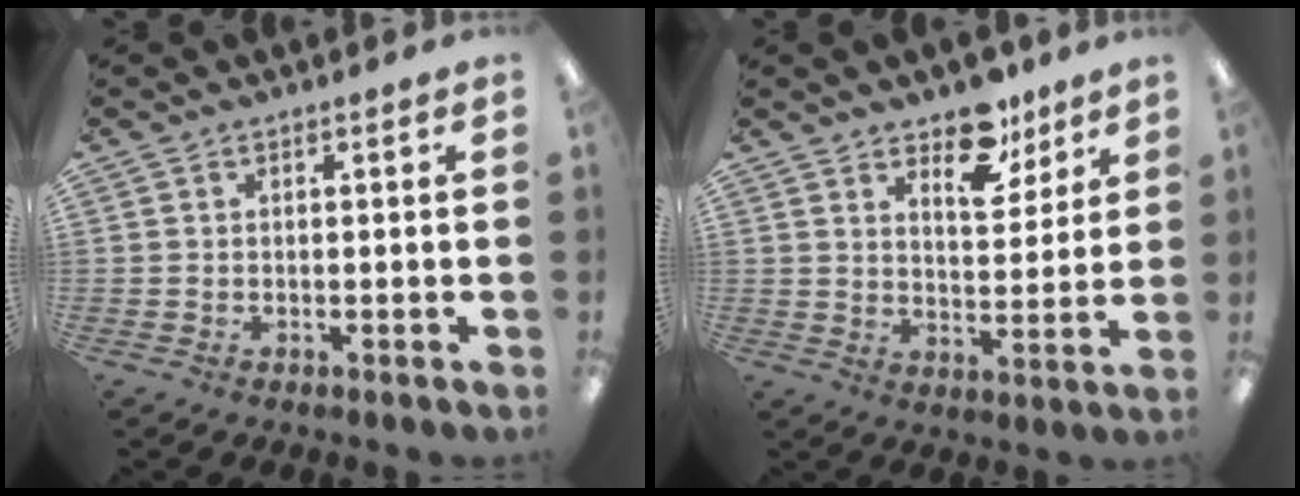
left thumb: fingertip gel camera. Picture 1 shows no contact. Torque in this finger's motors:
{"motor_torque": [0.16, 0.23, 0.06, -0.30, 0.06]}